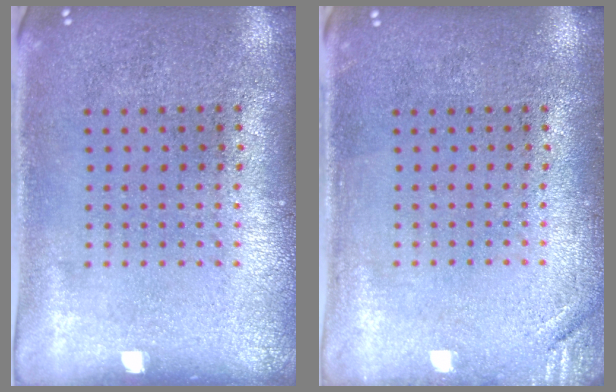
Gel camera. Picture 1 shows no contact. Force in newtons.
{"total": 1.3, "press": 1.3, "slide": 0.3}